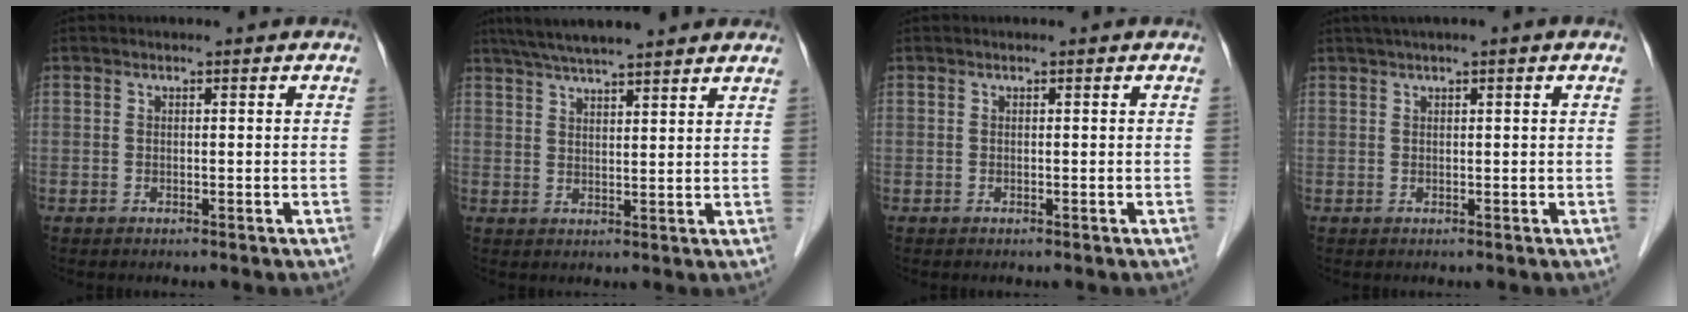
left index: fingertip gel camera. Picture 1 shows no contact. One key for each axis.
{"total": 13.1, "fx": 11.2, "fy": 1.3, "fz": 6.7, "tx": -0.109, "ty": 0.036, "tz": 0.159}
{"total": 0.0}
{"total": 3.1, "fx": 1.9, "fy": -0.2, "fz": 2.4, "tx": -0.045, "ty": 0.019, "tz": 0.034}